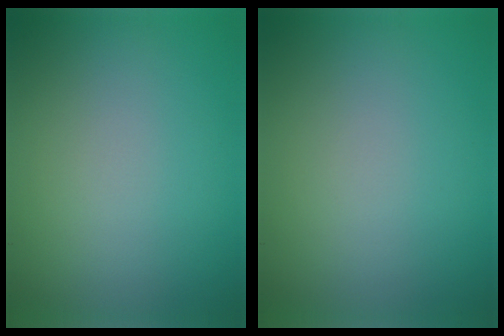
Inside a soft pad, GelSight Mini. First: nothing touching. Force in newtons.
{"total": 0.0}